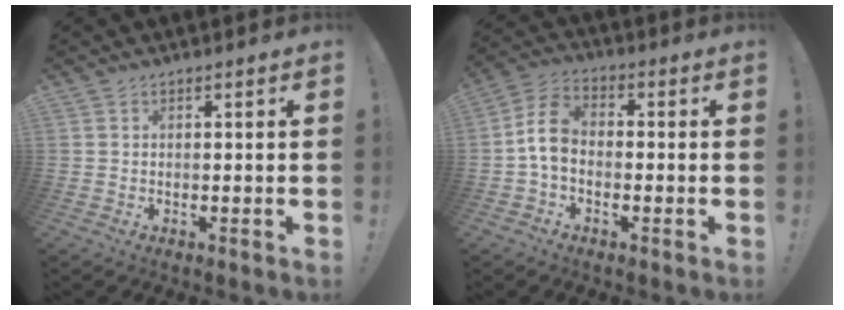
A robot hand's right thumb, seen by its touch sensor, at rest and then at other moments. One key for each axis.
{"total": 8.4, "fx": -1.0, "fy": 5.8, "fz": 6.1, "tx": -0.118, "ty": 0.010, "tz": -0.013}